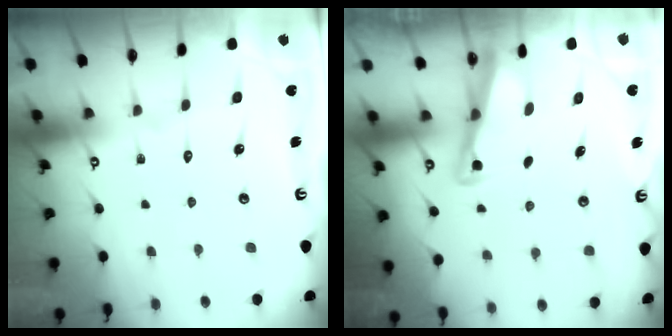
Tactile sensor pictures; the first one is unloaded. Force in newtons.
{"total": 2.8, "press": 2.8, "slide": 0.3}